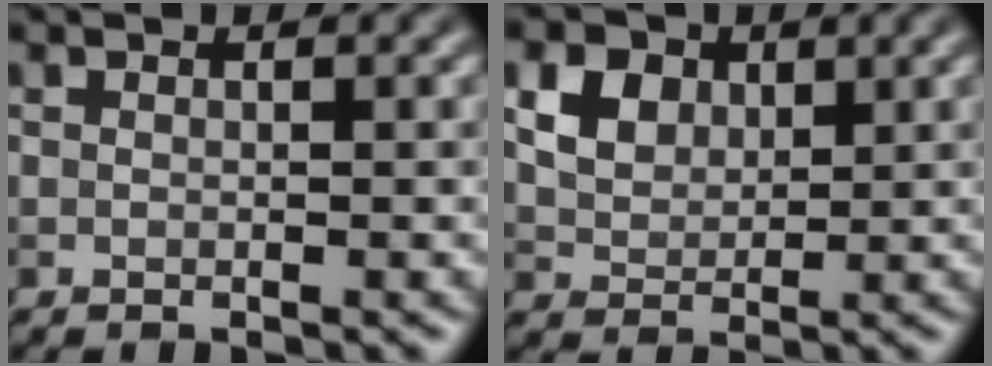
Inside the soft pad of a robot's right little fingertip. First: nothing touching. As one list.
[{"total": 9.2, "force": [4.5, 6.6, 4.6], "torque": [-0.099, 0.032, 0.066]}]